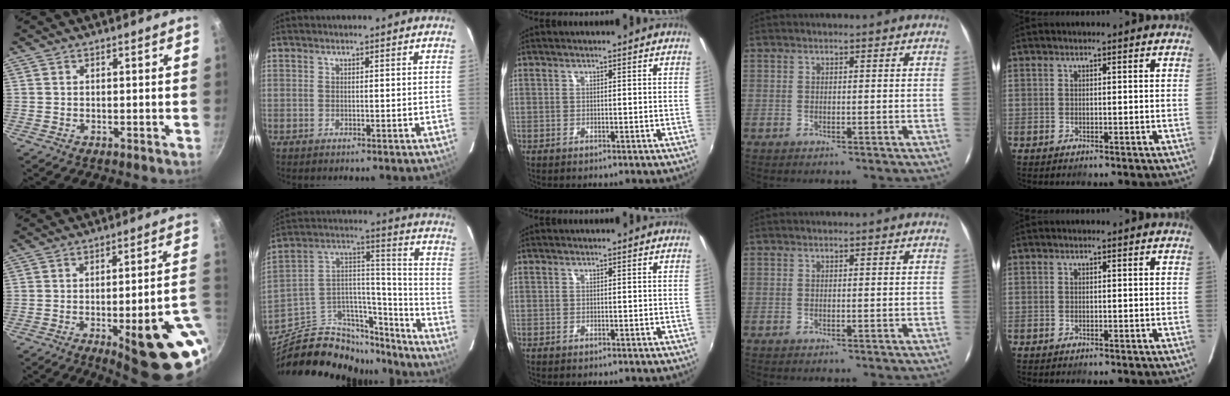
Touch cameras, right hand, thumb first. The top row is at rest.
{"thumb": {"total": 21.5, "force": [-7.1, 6.1, 19.4], "torque": [-0.202, 0.017, -0.086]}, "index": {"total": 24.1, "force": [-18.9, 11.6, 9.5], "torque": [-0.178, 0.077, -0.277]}}